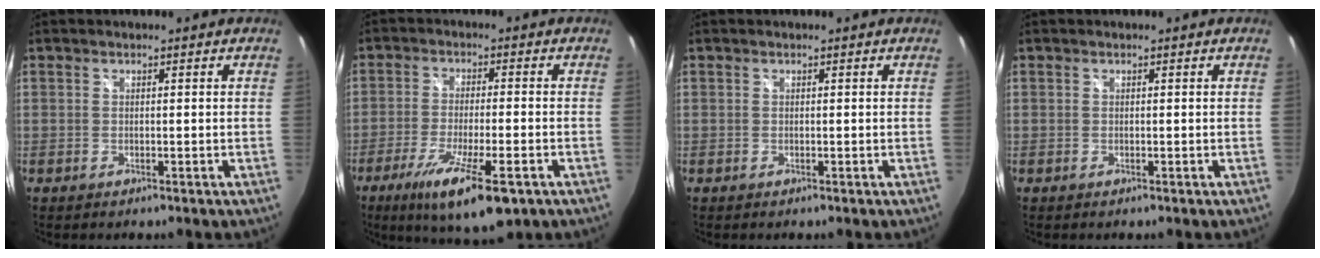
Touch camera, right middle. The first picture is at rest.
{"total": 13.8, "force": [-7.9, 3.0, 10.9], "torque": [-0.211, -0.048, -0.132]}
{"total": 0.0}
{"total": 0.0}